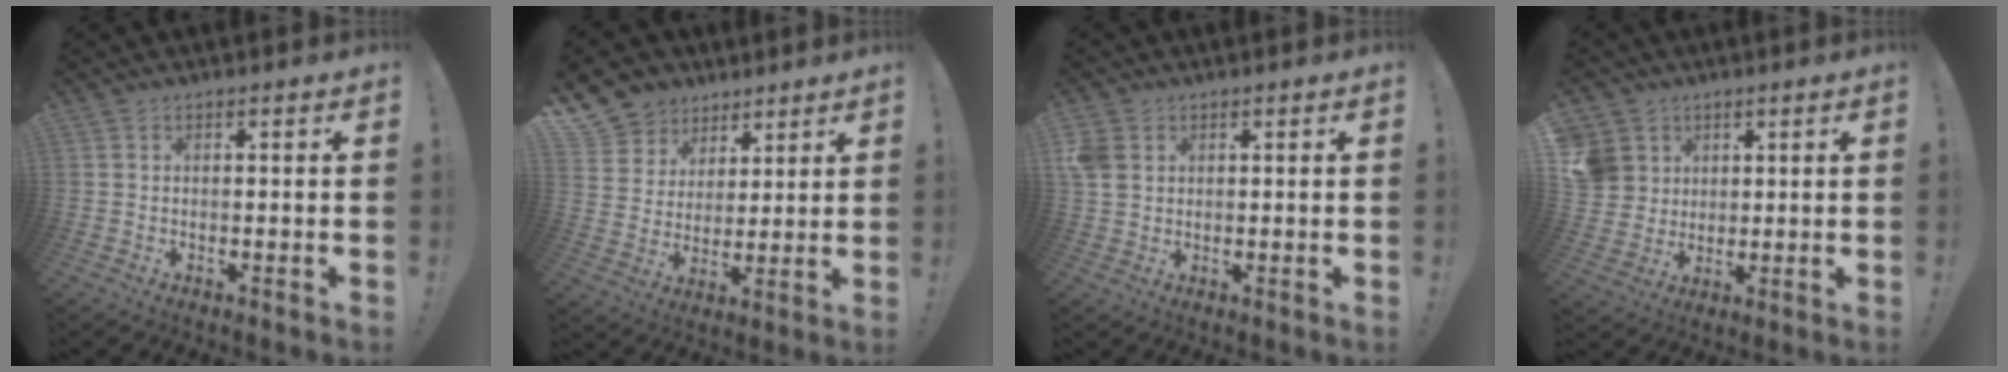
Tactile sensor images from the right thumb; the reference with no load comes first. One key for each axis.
{"total": 10.3, "fx": 6.1, "fy": 8.1, "fz": 1.7, "tx": -0.036, "ty": -0.044, "tz": 0.127}
{"total": 5.4, "fx": 1.9, "fy": 4.2, "fz": 2.8, "tx": -0.058, "ty": 0.002, "tz": 0.040}
{"total": 9.2, "fx": 3.3, "fy": 8.3, "fz": 2.4, "tx": -0.045, "ty": -0.011, "tz": 0.072}